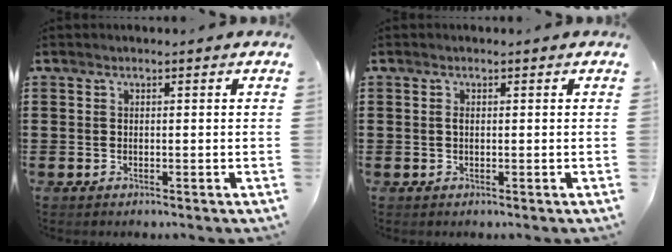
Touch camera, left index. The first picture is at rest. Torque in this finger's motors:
{"motor_torque": [1.02, 1.11, 0.03, -0.01]}